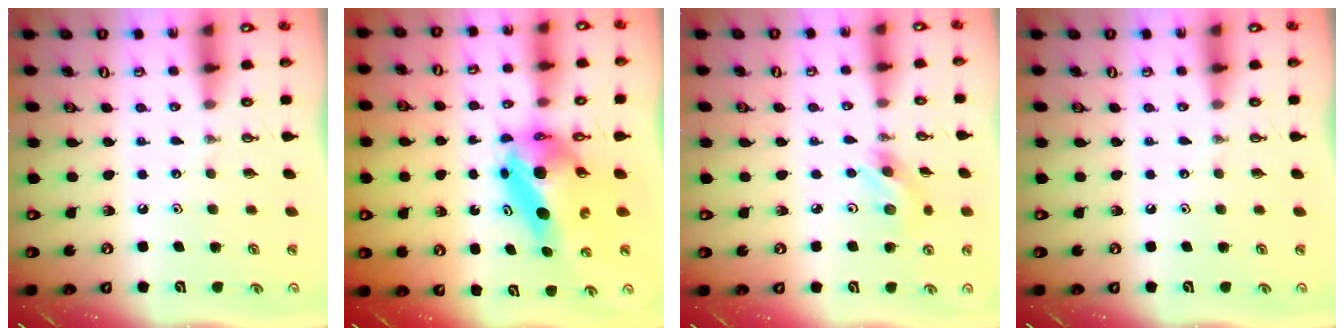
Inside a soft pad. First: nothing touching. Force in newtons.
{"total": 8.6, "press": 8.6, "slide": 0.7}
{"total": 5.8, "press": 5.8, "slide": 0.7}
{"total": 0.0}